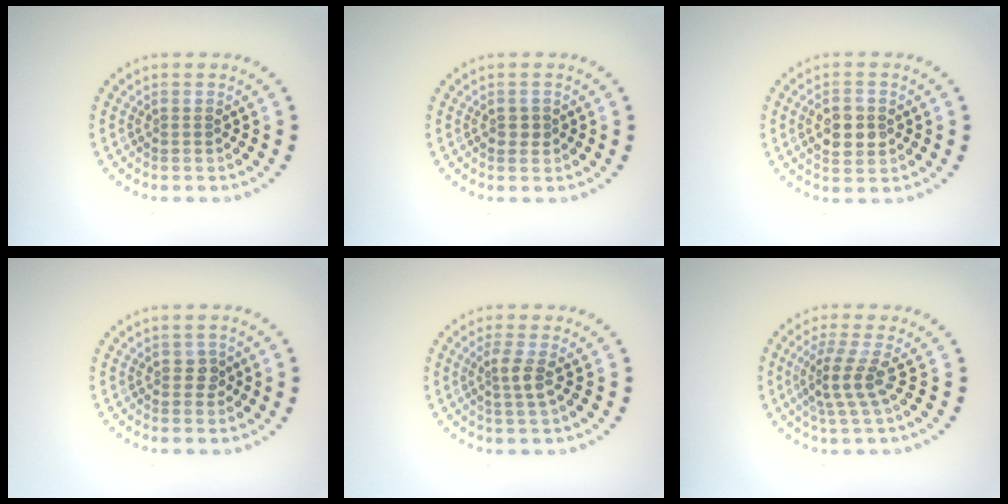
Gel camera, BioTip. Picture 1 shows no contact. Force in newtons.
{"total": 1.1, "press": 1.1, "slide": 0.2}
{"total": 3.0, "press": 3.0, "slide": 0.1}
{"total": 1.0, "press": 0.9, "slide": 0.5}
{"total": 1.8, "press": 1.3, "slide": 1.2}
{"total": 2.9, "press": 2.0, "slide": 2.1}